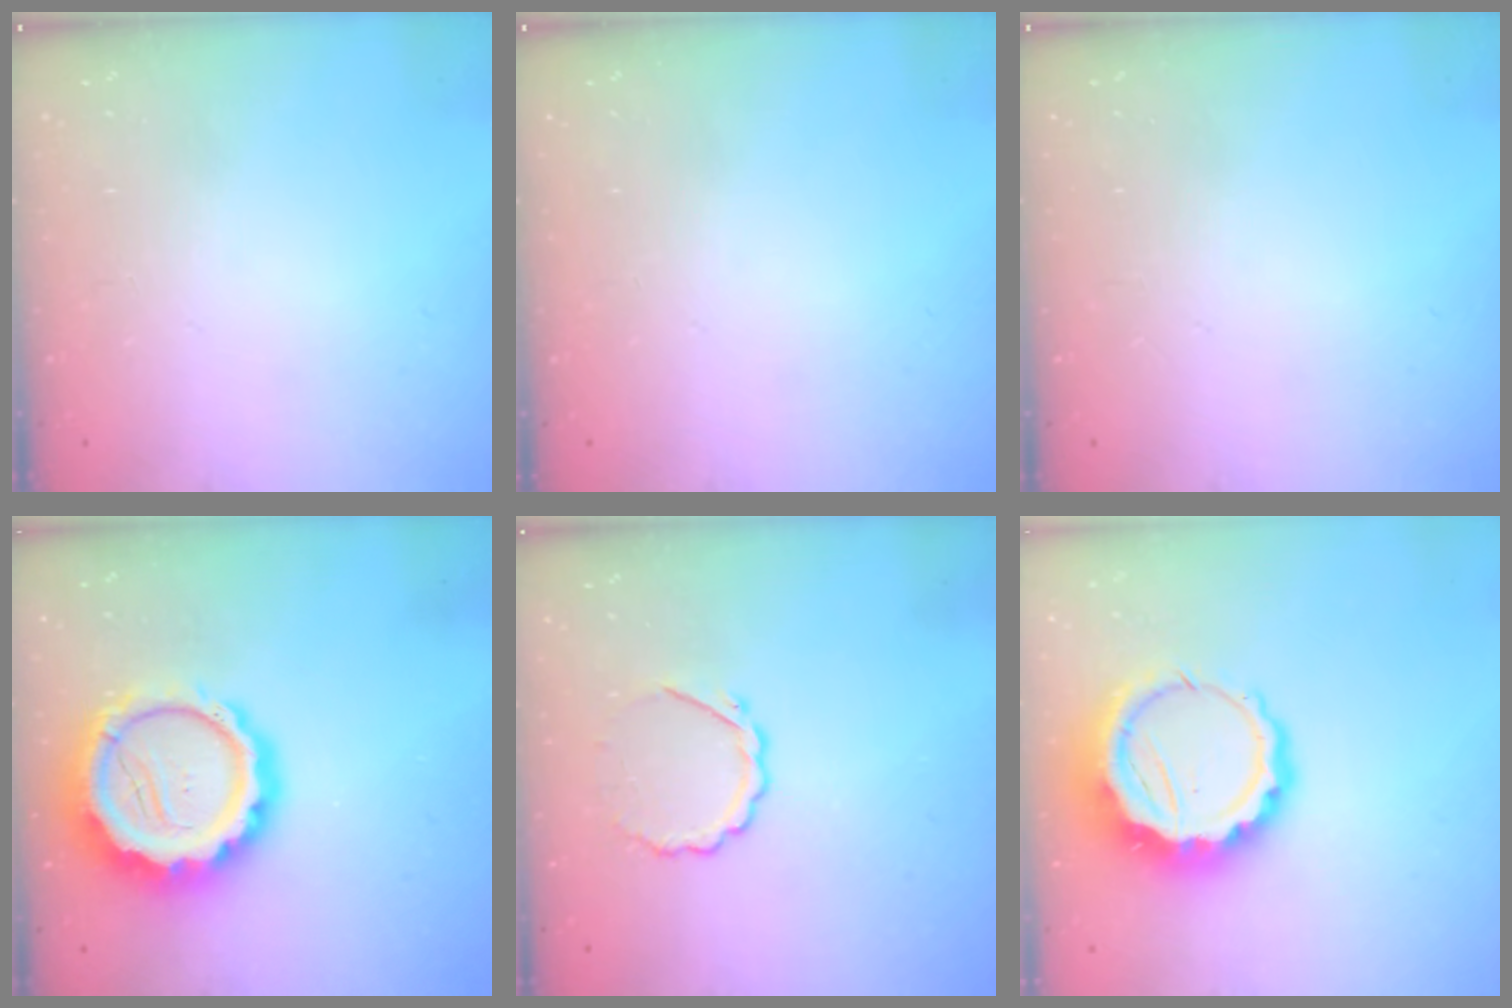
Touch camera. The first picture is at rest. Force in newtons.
{"total": 0.0}
{"total": 0.0}
{"total": 15.4, "press": 15.1, "slide": 3.2}
{"total": 4.8, "press": 4.6, "slide": 1.5}
{"total": 12.0, "press": 11.7, "slide": 2.7}